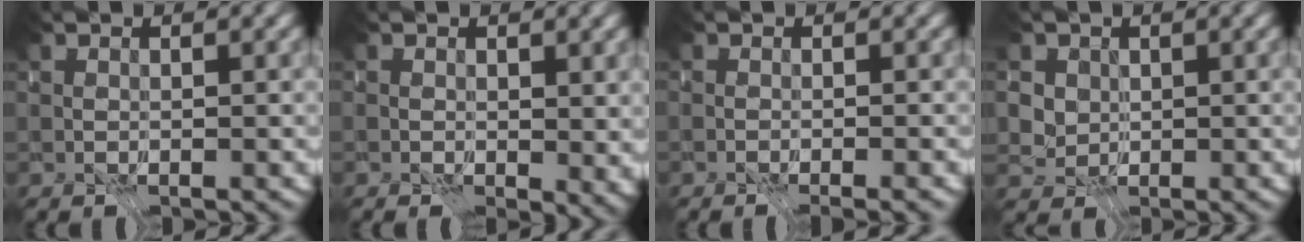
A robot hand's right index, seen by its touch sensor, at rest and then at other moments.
{"total": 3.2, "force": [0.6, 2.2, 2.3], "torque": [-0.034, -0.018, 0.013]}
{"total": 1.9, "force": [-1.8, -0.6, 0.0], "torque": [0.027, -0.008, -0.035]}
{"total": 1.2, "force": [0.8, 1.0, 0.1], "torque": [0.001, -0.012, 0.006]}